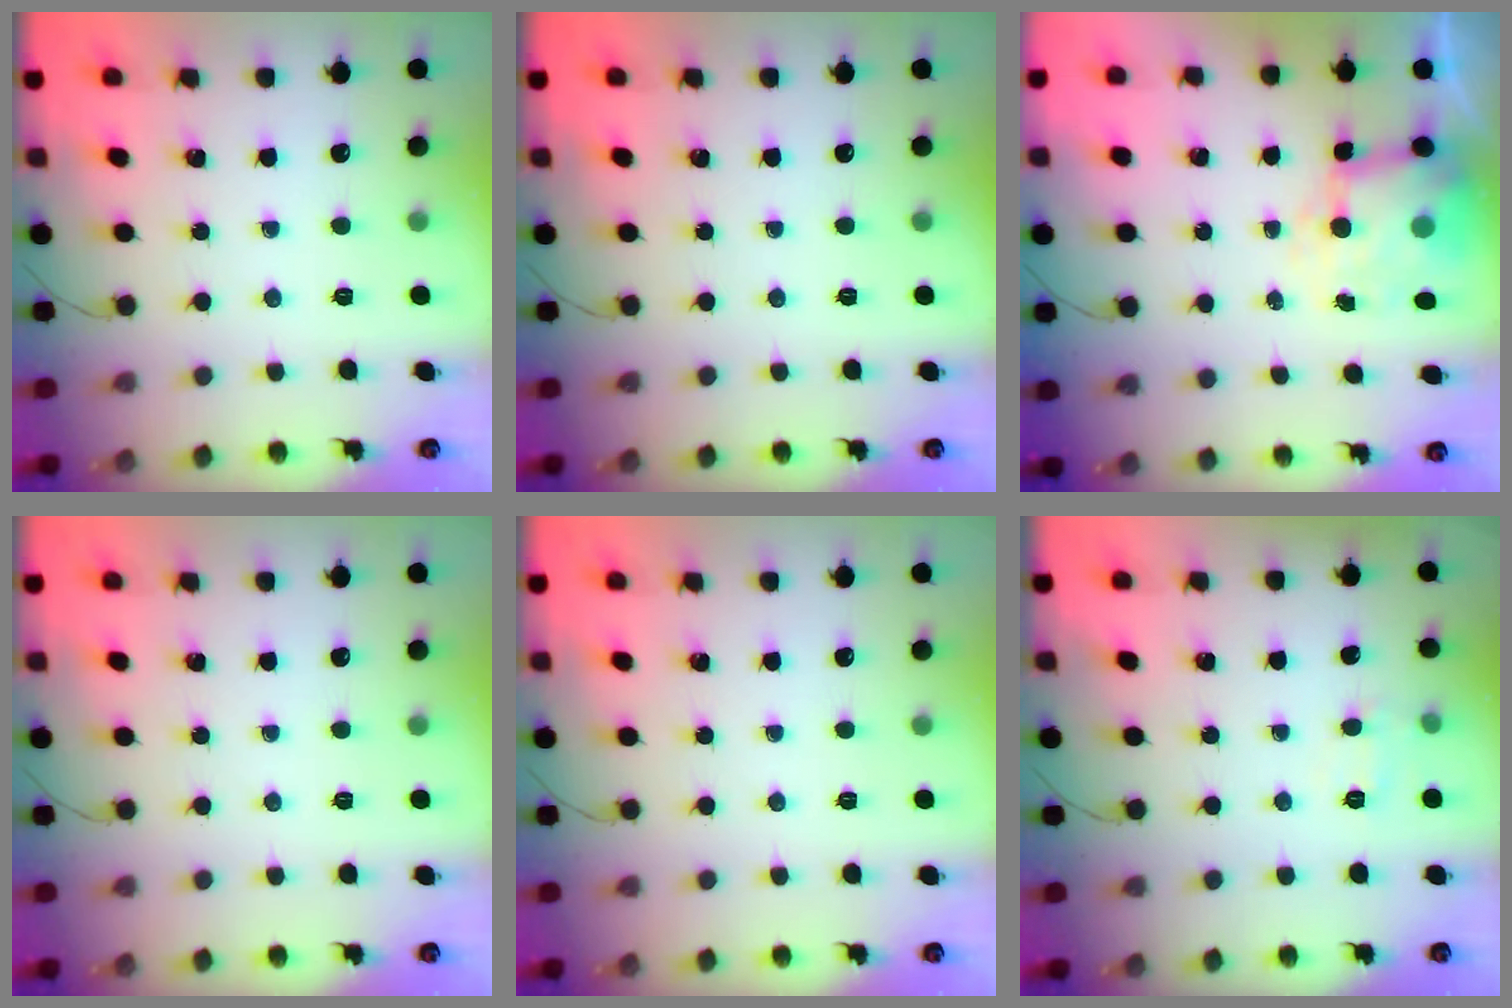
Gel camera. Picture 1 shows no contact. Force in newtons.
{"total": 0.0}
{"total": 6.4, "press": 6.4, "slide": 0.5}
{"total": 0.0}
{"total": 0.0}
{"total": 6.0, "press": 5.8, "slide": 1.4}